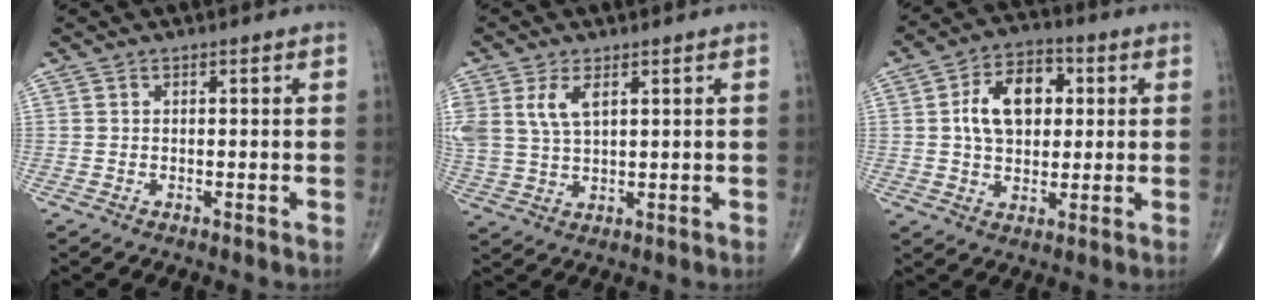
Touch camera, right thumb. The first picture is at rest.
{"total": 7.6, "force": [3.0, 4.0, 5.7], "torque": [-0.126, -0.001, 0.068]}
{"total": 11.9, "force": [2.1, 7.8, 8.8], "torque": [-0.125, 0.012, 0.029]}